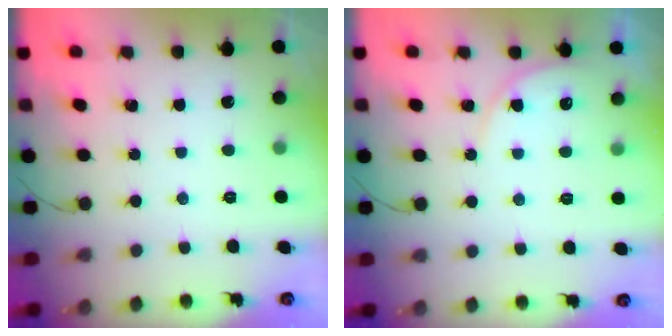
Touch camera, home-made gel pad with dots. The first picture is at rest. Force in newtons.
{"total": 4.4, "press": 4.4, "slide": 0.5}